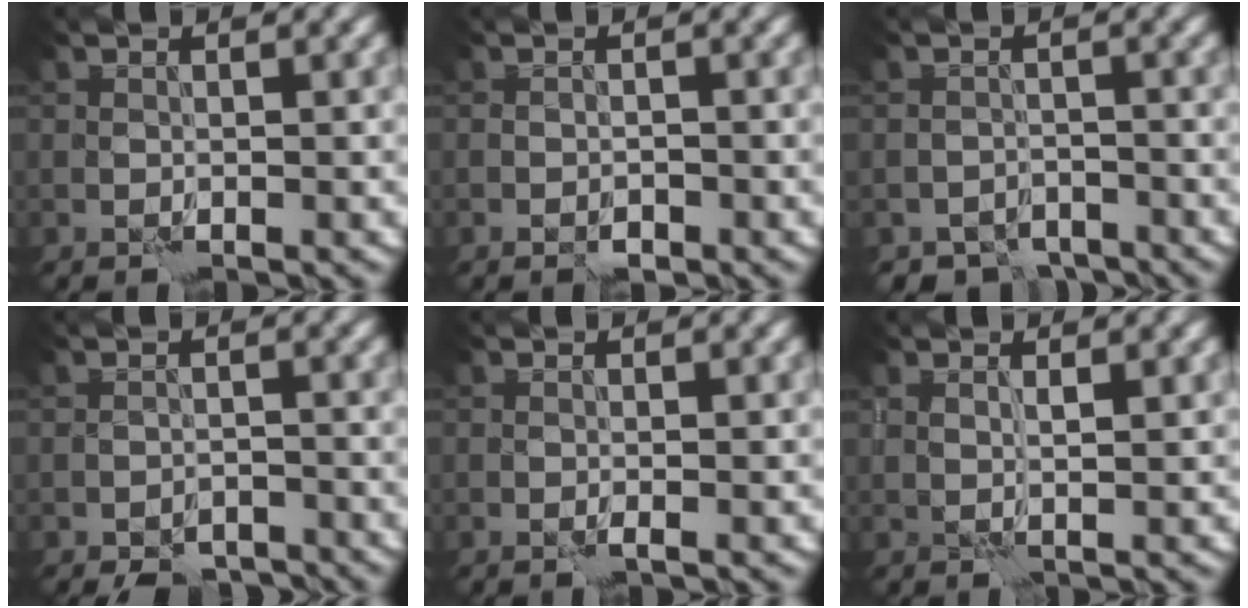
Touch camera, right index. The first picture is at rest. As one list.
[{"total": 0.8, "force": [-0.5, 0.5, 0.3], "torque": [-0.003, 0.000, -0.008]}, {"total": 3.2, "force": [-2.8, 1.5, 0.3], "torque": [0.008, -0.002, -0.046]}, {"total": 3.5, "force": [-3.2, 1.2, 0.8], "torque": [-0.006, -0.008, -0.051]}, {"total": 0.0}, {"total": 1.2, "force": [1.0, -0.1, 0.6], "torque": [-0.011, -0.007, 0.021]}]